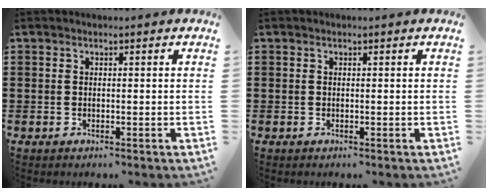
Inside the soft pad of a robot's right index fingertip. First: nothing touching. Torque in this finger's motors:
{"motor_torque": [-0.94, 1.20, 0.00, 0.00]}